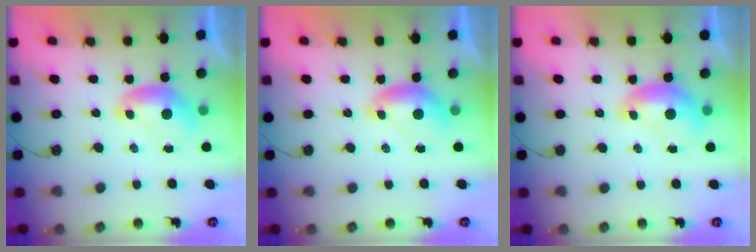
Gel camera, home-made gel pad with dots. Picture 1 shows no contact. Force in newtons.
{"total": 0.0}
{"total": 1.5, "press": 1.4, "slide": 0.4}